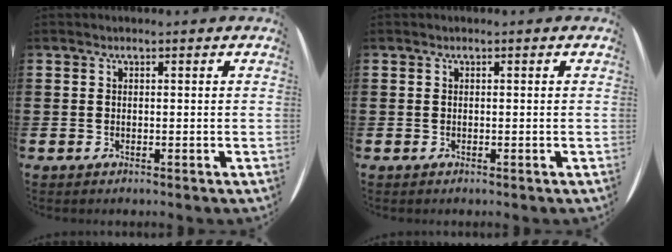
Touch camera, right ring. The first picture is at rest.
{"total": 0.0}